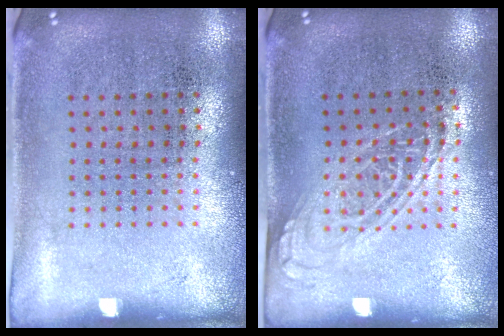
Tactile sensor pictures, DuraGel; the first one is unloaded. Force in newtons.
{"total": 1.4, "press": 1.2, "slide": 0.8}